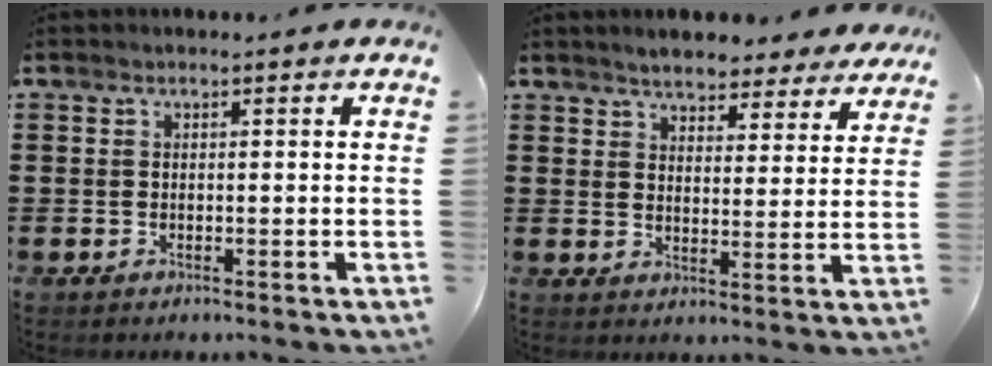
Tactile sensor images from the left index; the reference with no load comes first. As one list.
[{"total": 4.6, "force": [4.5, 0.8, 0.6], "torque": [-0.031, -0.015, 0.082]}]